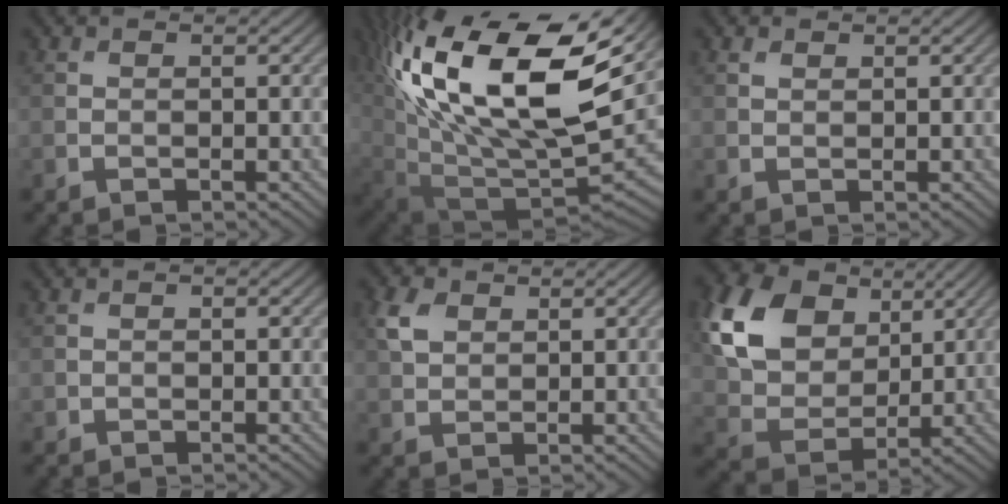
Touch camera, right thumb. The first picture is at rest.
{"total": 20.5, "force": [8.3, 10.5, 15.5], "torque": [-0.327, 0.017, 0.157]}
{"total": 0.9, "force": [0.6, 0.5, 0.3], "torque": [-0.008, 0.000, 0.014]}
{"total": 0.8, "force": [0.0, 0.7, 0.2], "torque": [-0.003, -0.005, -0.001]}
{"total": 3.5, "force": [1.5, 2.5, 2.0], "torque": [-0.051, 0.006, 0.030]}
{"total": 14.4, "force": [5.8, 10.2, 8.4], "torque": [-0.219, 0.026, 0.106]}